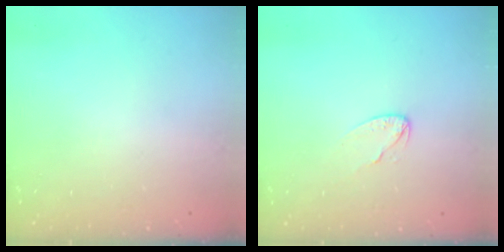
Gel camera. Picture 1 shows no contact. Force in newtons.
{"total": 4.6, "press": 4.6, "slide": 0.4}